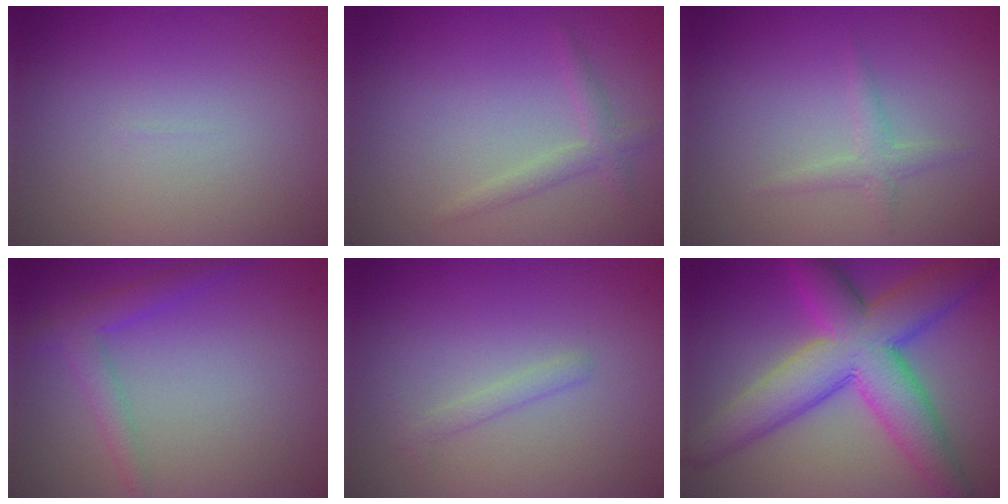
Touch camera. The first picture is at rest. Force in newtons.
{"total": 1.6, "press": 1.6, "slide": 0.1}
{"total": 1.3, "press": 1.3, "slide": 0.1}
{"total": 2.7, "press": 2.7, "slide": 0.1}
{"total": 1.1, "press": 1.1, "slide": 0.0}
{"total": 9.9, "press": 9.9, "slide": 0.2}